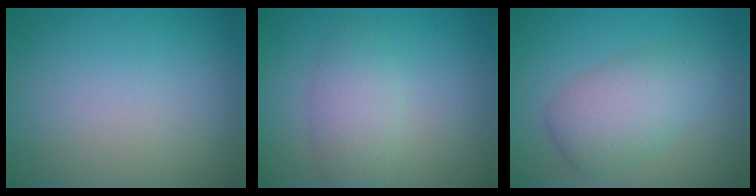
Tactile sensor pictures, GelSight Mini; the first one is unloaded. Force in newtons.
{"total": 2.9, "press": 2.9, "slide": 0.2}
{"total": 4.6, "press": 4.6, "slide": 0.0}